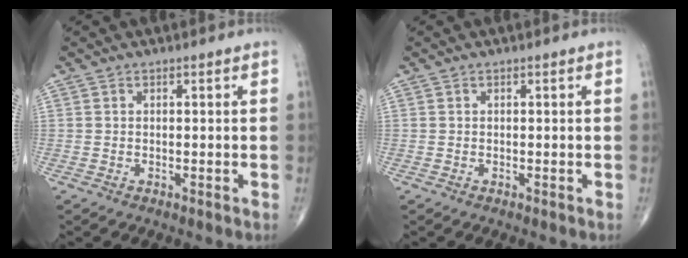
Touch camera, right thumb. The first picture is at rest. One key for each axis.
{"total": 0.0}